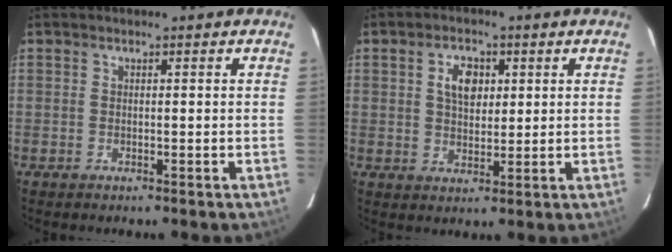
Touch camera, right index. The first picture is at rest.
{"total": 5.4, "force": [1.7, 3.5, 3.8], "torque": [-0.062, 0.012, 0.032]}